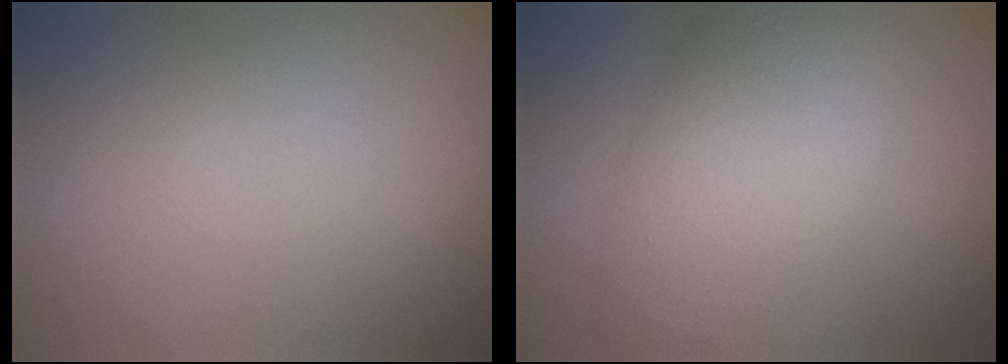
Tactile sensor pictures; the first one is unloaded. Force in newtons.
{"total": 7.8, "press": 7.8, "slide": 0.4}